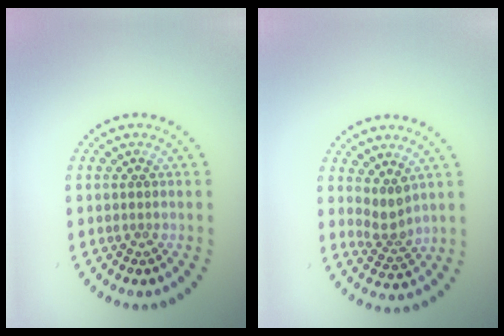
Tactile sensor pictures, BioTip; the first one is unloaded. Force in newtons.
{"total": 2.3, "press": 1.6, "slide": 1.7}